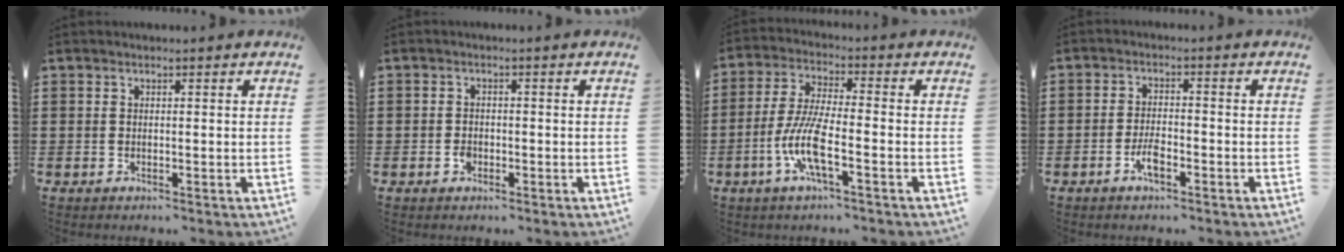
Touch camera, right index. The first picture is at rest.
{"total": 1.6, "force": [-0.7, 1.1, 0.9], "torque": [-0.019, 0.000, -0.014]}
{"total": 8.6, "force": [-3.4, 1.8, 7.7], "torque": [-0.174, -0.014, -0.069]}
{"total": 3.6, "force": [-1.9, 1.3, 2.8], "torque": [-0.062, -0.001, -0.038]}